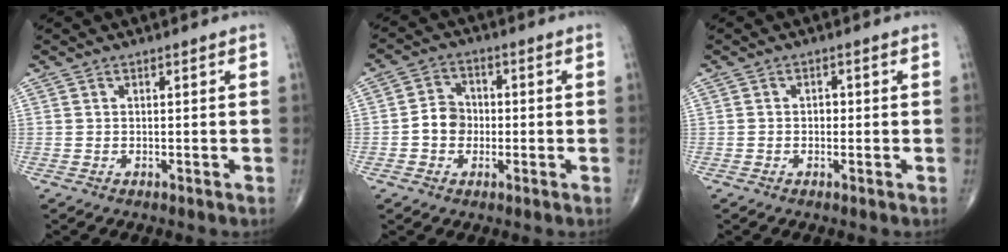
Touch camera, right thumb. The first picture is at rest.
{"total": 5.6, "force": [-0.9, 4.9, 2.7], "torque": [-0.025, 0.018, -0.025]}
{"total": 1.3, "force": [-0.1, 1.0, 0.8], "torque": [-0.005, 0.004, -0.006]}